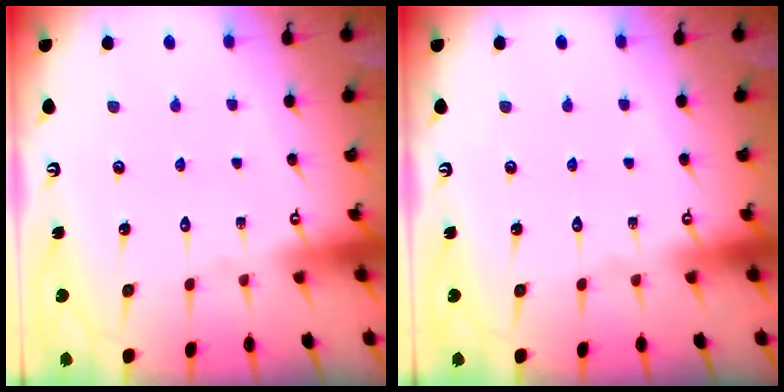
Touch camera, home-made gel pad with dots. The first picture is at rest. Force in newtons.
{"total": 0.0}